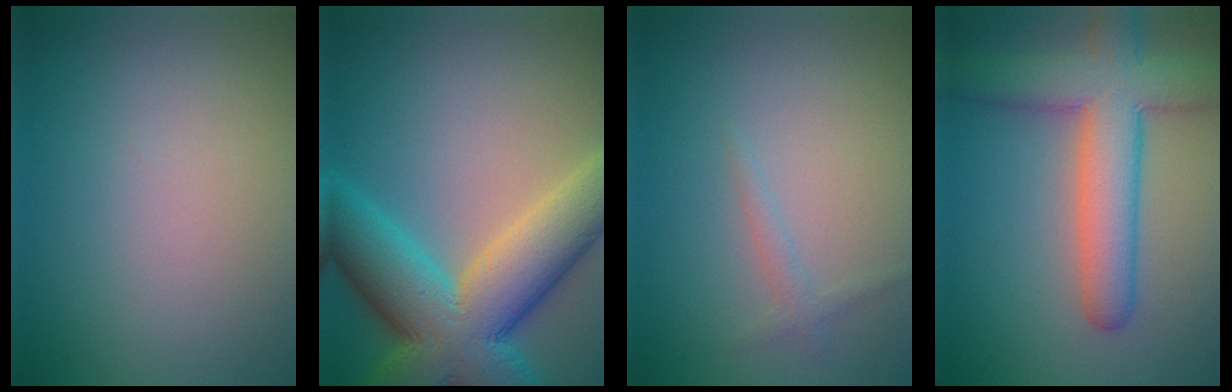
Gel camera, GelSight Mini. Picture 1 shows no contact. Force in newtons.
{"total": 13.2, "press": 13.2, "slide": 0.6}
{"total": 1.1, "press": 1.1, "slide": 0.1}
{"total": 8.0, "press": 8.0, "slide": 0.6}